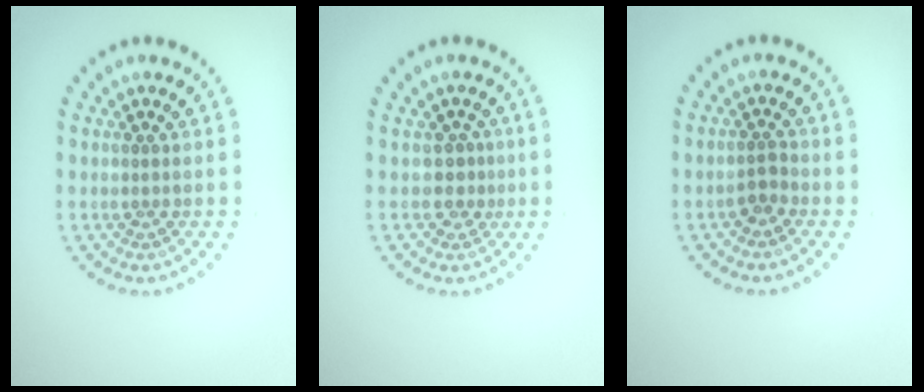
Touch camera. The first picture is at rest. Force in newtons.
{"total": 2.1, "press": 1.5, "slide": 1.4}
{"total": 1.3, "press": 1.1, "slide": 0.7}